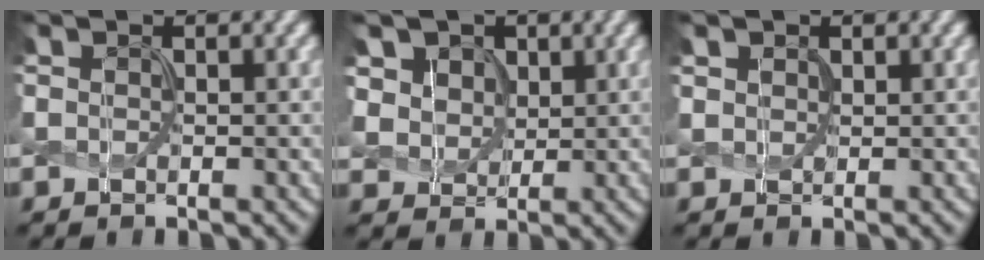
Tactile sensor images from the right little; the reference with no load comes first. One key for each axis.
{"total": 4.5, "fx": 1.9, "fy": 3.8, "fz": 1.6, "tx": -0.065, "ty": -0.006, "tz": 0.044}
{"total": 0.7, "fx": 0.4, "fy": 0.5, "fz": 0.1, "tx": -0.003, "ty": -0.004, "tz": 0.013}